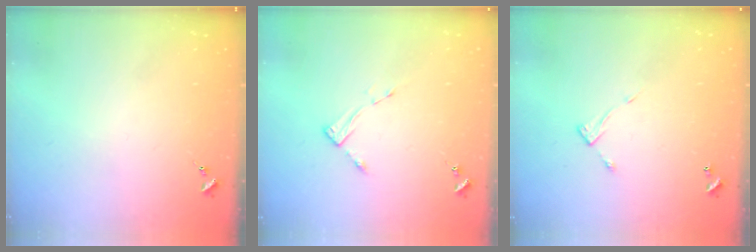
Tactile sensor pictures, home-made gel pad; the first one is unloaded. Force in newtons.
{"total": 2.7, "press": 2.7, "slide": 0.4}
{"total": 5.5, "press": 5.5, "slide": 0.2}